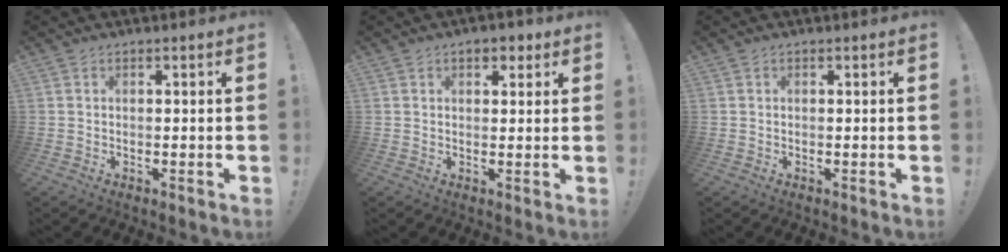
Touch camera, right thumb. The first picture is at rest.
{"total": 4.0, "force": [2.2, 2.5, 2.2], "torque": [-0.019, -0.005, 0.035]}
{"total": 0.0}